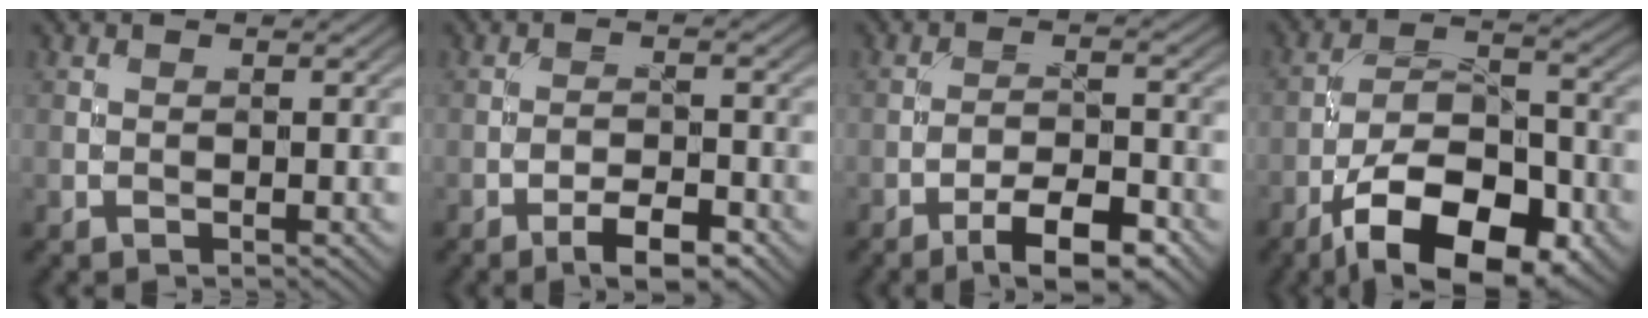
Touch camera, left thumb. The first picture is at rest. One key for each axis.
{"total": 4.8, "fx": -3.1, "fy": 1.4, "fz": 3.3, "tx": -0.053, "ty": 0.008, "tz": -0.051}
{"total": 7.3, "fx": -4.7, "fy": 2.2, "fz": 5.1, "tx": -0.077, "ty": 0.007, "tz": -0.078}
{"total": 14.6, "fx": -8.2, "fy": 6.6, "fz": 10.1, "tx": -0.179, "ty": -0.009, "tz": -0.147}